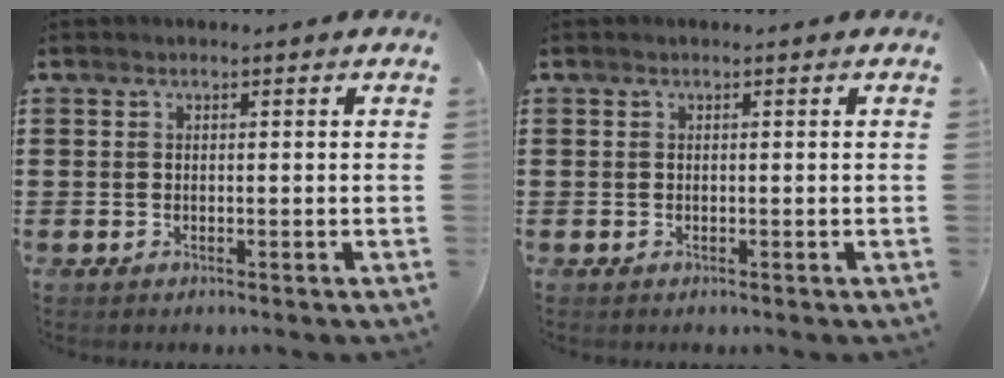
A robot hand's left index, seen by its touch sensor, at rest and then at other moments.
{"total": 0.0}